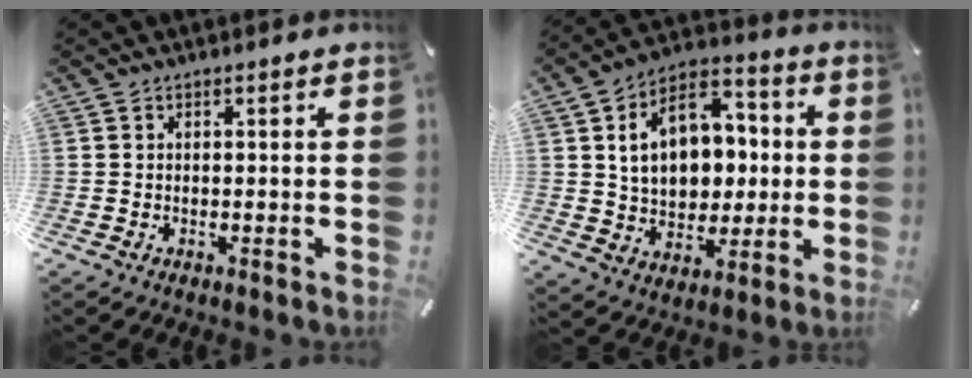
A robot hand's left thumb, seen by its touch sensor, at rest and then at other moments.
{"total": 14.4, "force": [1.9, 11.7, 8.2], "torque": [-0.128, 0.002, 0.041]}